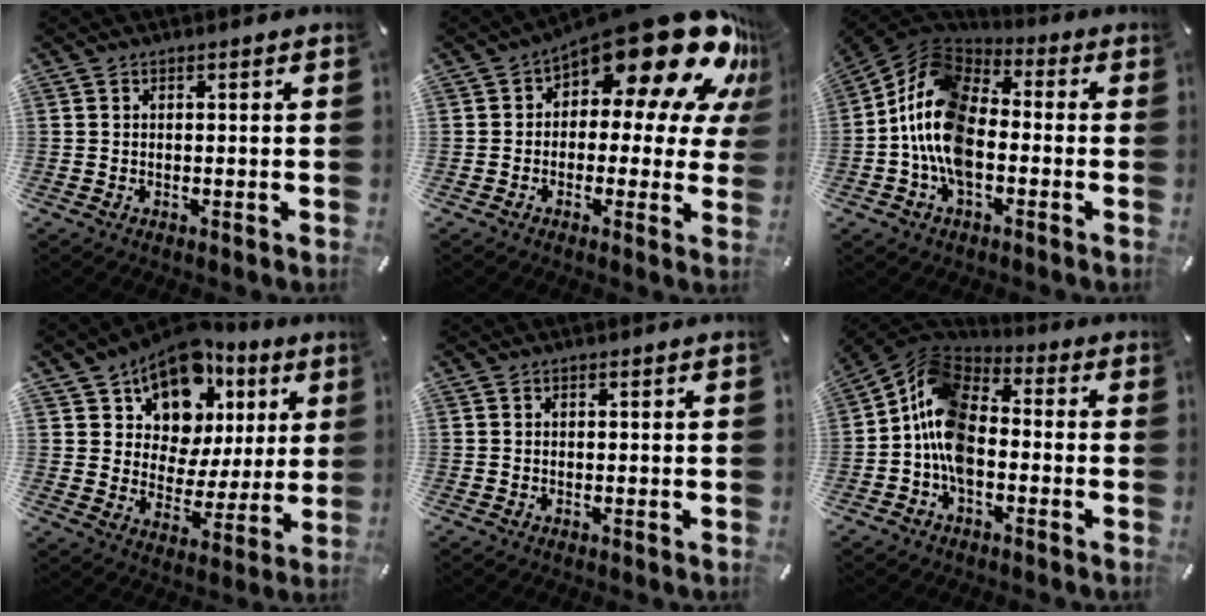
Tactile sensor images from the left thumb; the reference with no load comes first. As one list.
[{"total": 21.8, "force": [12.3, 9.2, 15.5], "torque": [-0.221, -0.090, 0.207]}, {"total": 15.6, "force": [-4.4, 9.7, 11.3], "torque": [-0.250, 0.015, -0.091]}, {"total": 15.0, "force": [9.3, 10.2, 5.8], "torque": [-0.106, -0.062, 0.170]}, {"total": 0.0}, {"total": 12.7, "force": [-3.8, 8.2, 8.9], "torque": [-0.200, 0.012, -0.079]}]